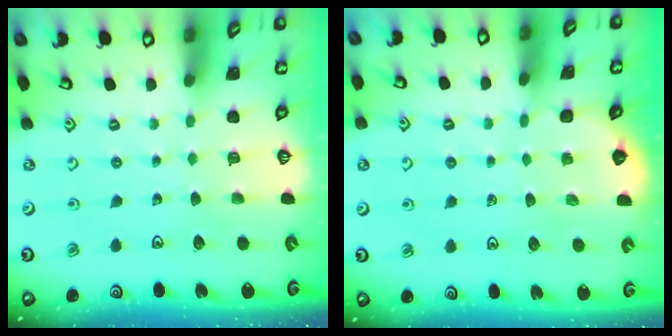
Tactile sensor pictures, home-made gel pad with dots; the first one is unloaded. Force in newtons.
{"total": 2.1, "press": 2.1, "slide": 0.2}